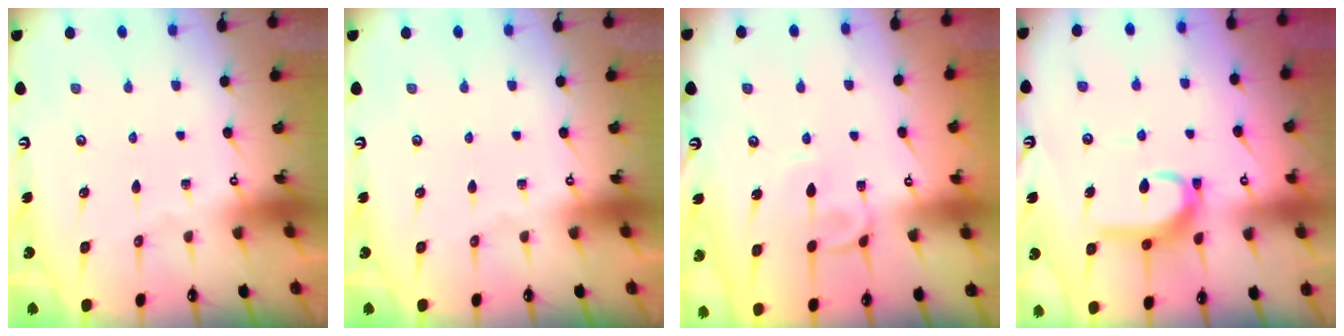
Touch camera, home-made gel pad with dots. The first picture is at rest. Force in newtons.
{"total": 0.0}
{"total": 2.5, "press": 2.4, "slide": 0.8}
{"total": 6.8, "press": 6.7, "slide": 1.0}